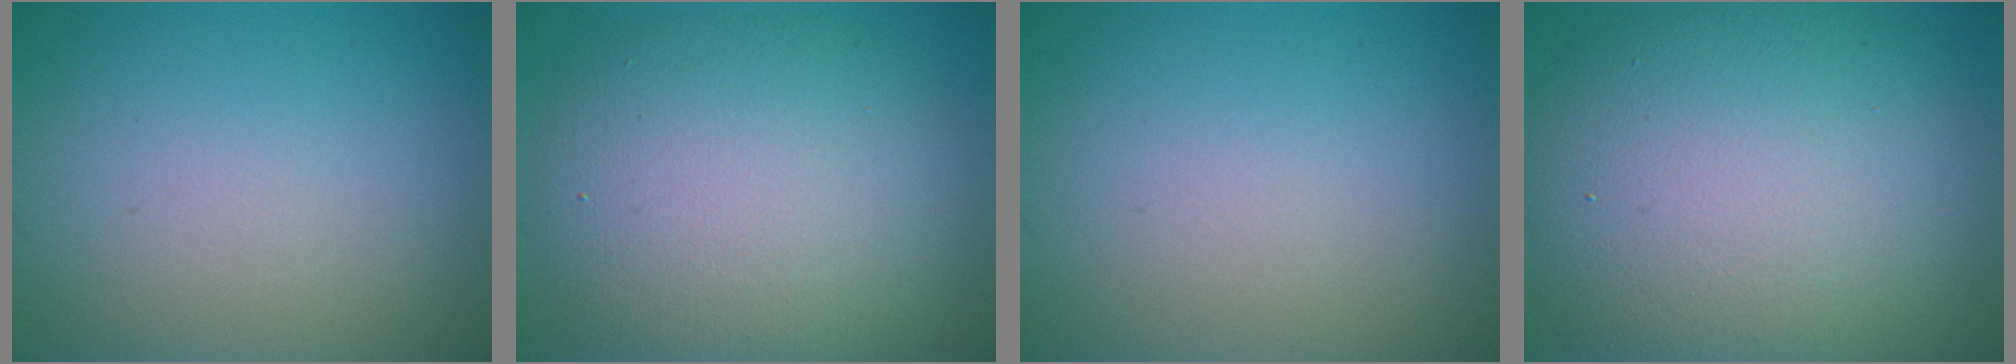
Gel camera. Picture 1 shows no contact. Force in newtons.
{"total": 9.7, "press": 9.7, "slide": 0.7}
{"total": 0.0}
{"total": 13.7, "press": 13.7, "slide": 0.7}